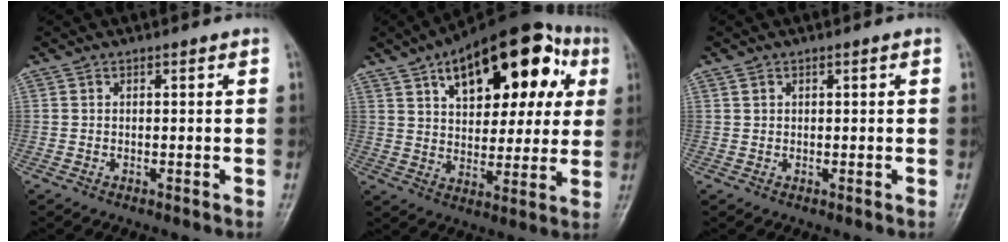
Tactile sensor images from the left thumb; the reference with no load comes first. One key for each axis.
{"total": 24.1, "fx": 10.0, "fy": 12.4, "fz": 18.0, "tx": -0.230, "ty": 0.014, "tz": 0.148}
{"total": 0.7, "fx": 0.3, "fy": 0.6, "fz": 0.2, "tx": -0.003, "ty": 0.007, "tz": 0.011}